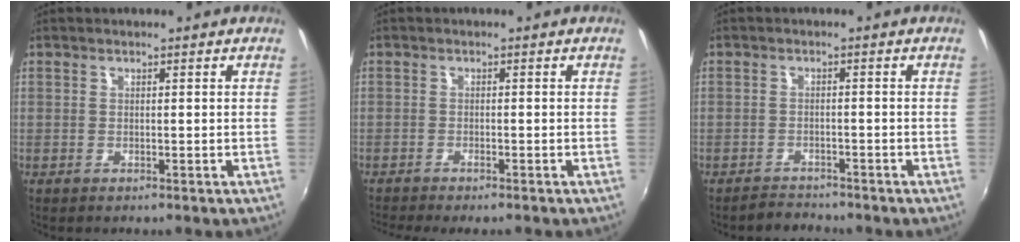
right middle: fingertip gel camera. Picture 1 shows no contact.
{"total": 3.0, "force": [-2.7, -0.1, 1.3], "torque": [-0.036, -0.014, -0.050]}
{"total": 2.9, "force": [-2.7, 0.9, -0.1], "torque": [-0.012, 0.003, -0.049]}